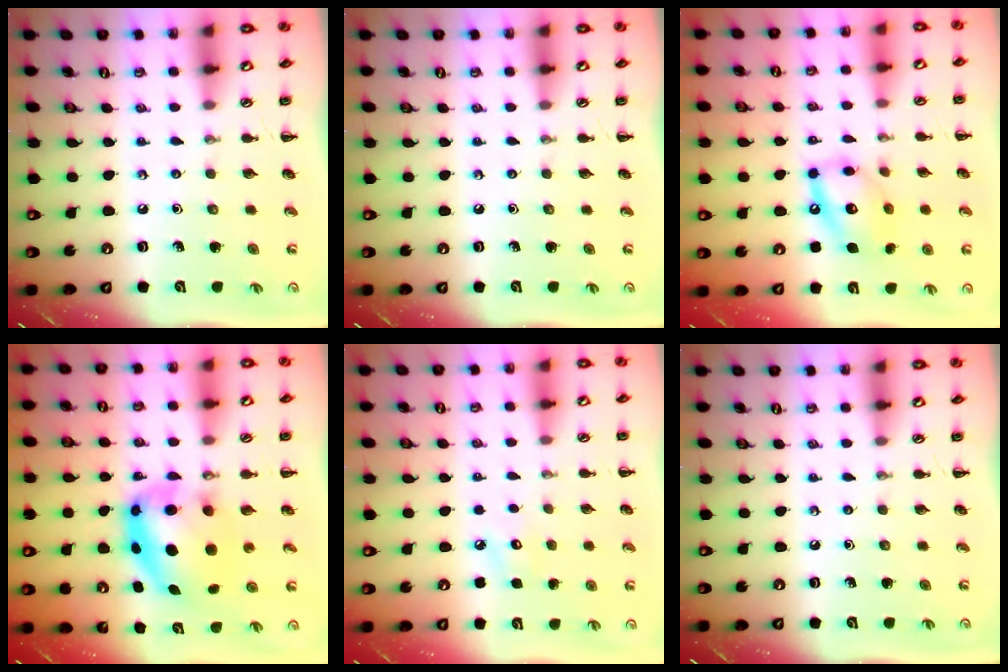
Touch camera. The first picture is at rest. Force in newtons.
{"total": 0.0}
{"total": 13.8, "press": 13.7, "slide": 1.9}
{"total": 7.9, "press": 7.7, "slide": 1.7}
{"total": 4.7, "press": 4.5, "slide": 1.3}
{"total": 0.0}